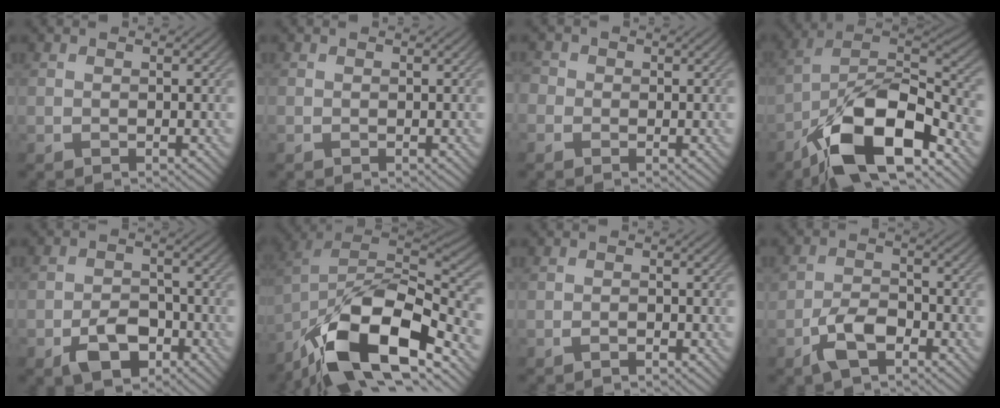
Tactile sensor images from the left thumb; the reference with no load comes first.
{"total": 0.0}
{"total": 1.9, "force": [-0.2, 1.8, 0.4], "torque": [-0.006, 0.005, -0.017]}
{"total": 15.9, "force": [-9.0, 6.4, 11.4], "torque": [-0.201, -0.012, -0.181]}
{"total": 5.8, "force": [-3.1, 3.4, 3.5], "torque": [-0.062, -0.003, -0.062]}
{"total": 16.6, "force": [-10.4, 7.0, 10.9], "torque": [-0.217, -0.007, -0.197]}
{"total": 1.0, "force": [-0.7, 0.3, 0.6], "torque": [-0.013, 0.000, -0.013]}
{"total": 5.1, "force": [-2.9, 2.5, 3.4], "torque": [-0.070, -0.001, -0.060]}